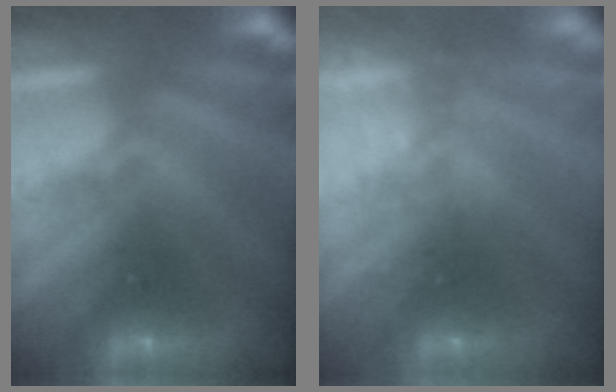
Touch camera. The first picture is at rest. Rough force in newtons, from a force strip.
{"total": 2.2}